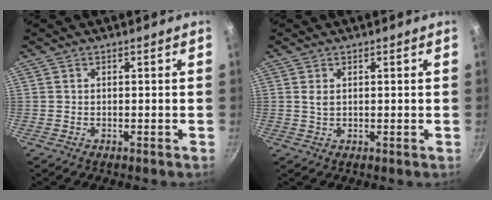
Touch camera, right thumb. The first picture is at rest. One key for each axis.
{"total": 1.4, "fx": 0.5, "fy": 0.7, "fz": 1.1, "tx": -0.020, "ty": -0.002, "tz": 0.011}